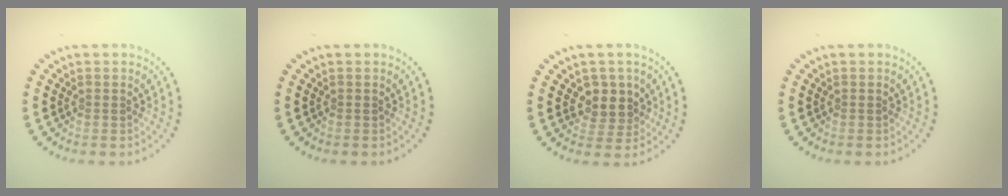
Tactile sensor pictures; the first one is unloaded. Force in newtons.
{"total": 0.0}
{"total": 2.7, "press": 2.5, "slide": 1.2}
{"total": 0.0}